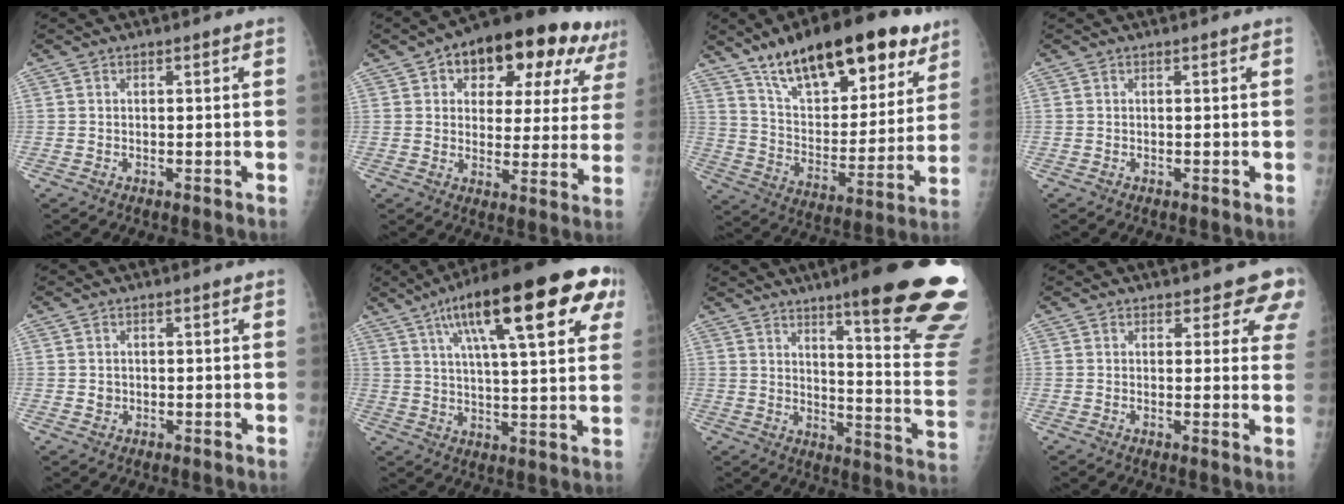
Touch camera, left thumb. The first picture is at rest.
{"total": 21.2, "force": [10.6, 11.0, 14.7], "torque": [-0.160, 0.008, 0.145]}
{"total": 26.7, "force": [17.1, 11.1, 17.3], "torque": [-0.226, -0.049, 0.272]}
{"total": 0.0}
{"total": 1.2, "force": [0.0, 1.1, 0.4], "torque": [-0.003, 0.002, 0.003]}
{"total": 24.4, "force": [11.4, 6.5, 20.6], "torque": [-0.298, 0.008, 0.167]}
{"total": 25.0, "force": [16.7, 3.0, 18.3], "torque": [-0.192, -0.091, 0.220]}
{"total": 6.7, "force": [5.8, 3.1, 1.5], "torque": [0.031, -0.027, 0.044]}